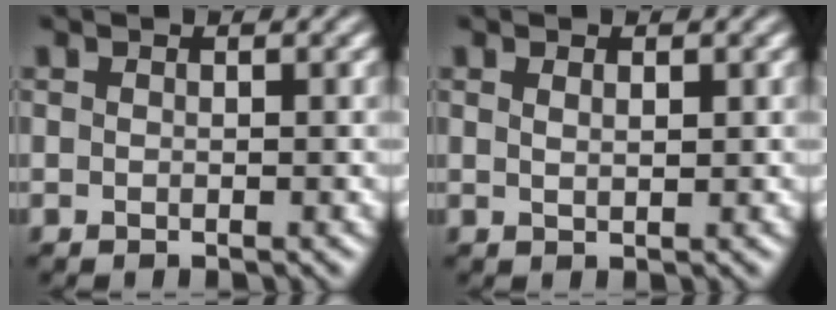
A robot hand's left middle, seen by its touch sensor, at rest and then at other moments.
{"total": 1.0, "force": [0.5, 0.3, 0.7], "torque": [-0.014, -0.001, 0.010]}